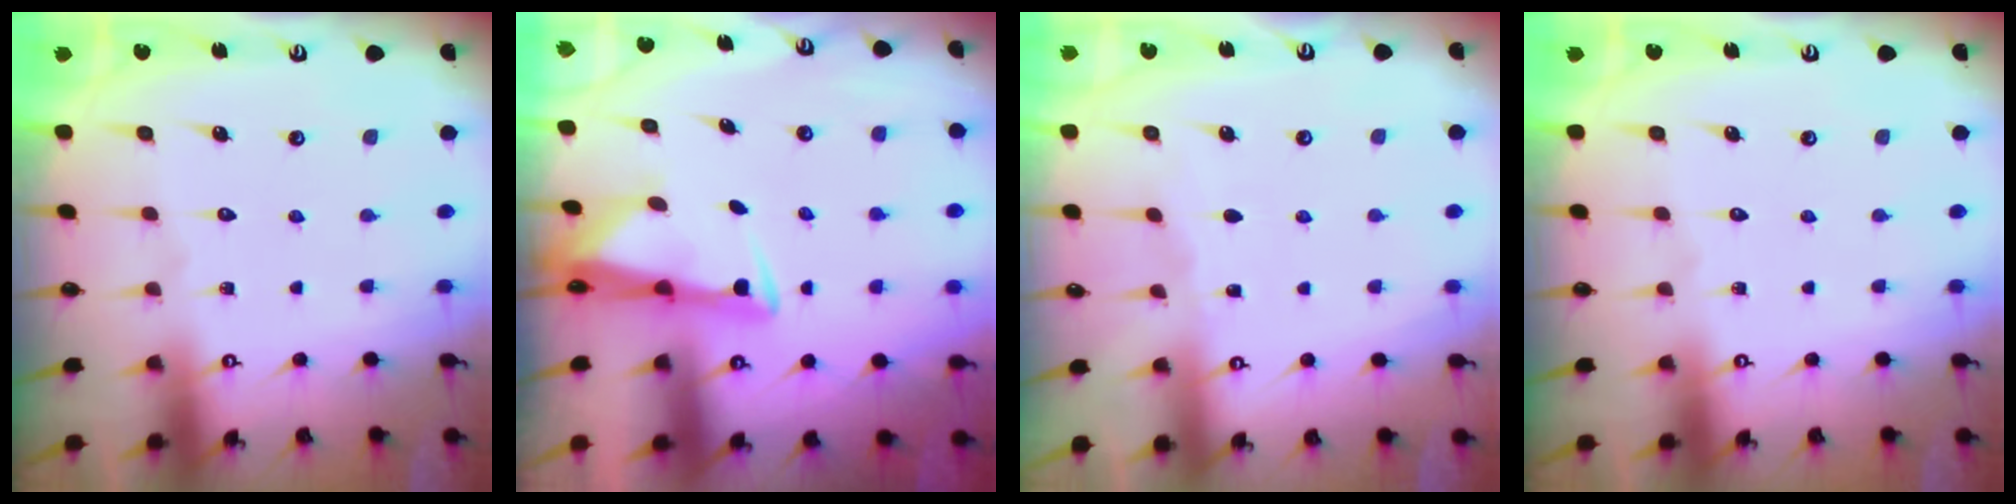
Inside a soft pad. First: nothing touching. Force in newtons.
{"total": 2.9, "press": 2.8, "slide": 0.9}
{"total": 2.8, "press": 2.8, "slide": 0.4}
{"total": 0.0}